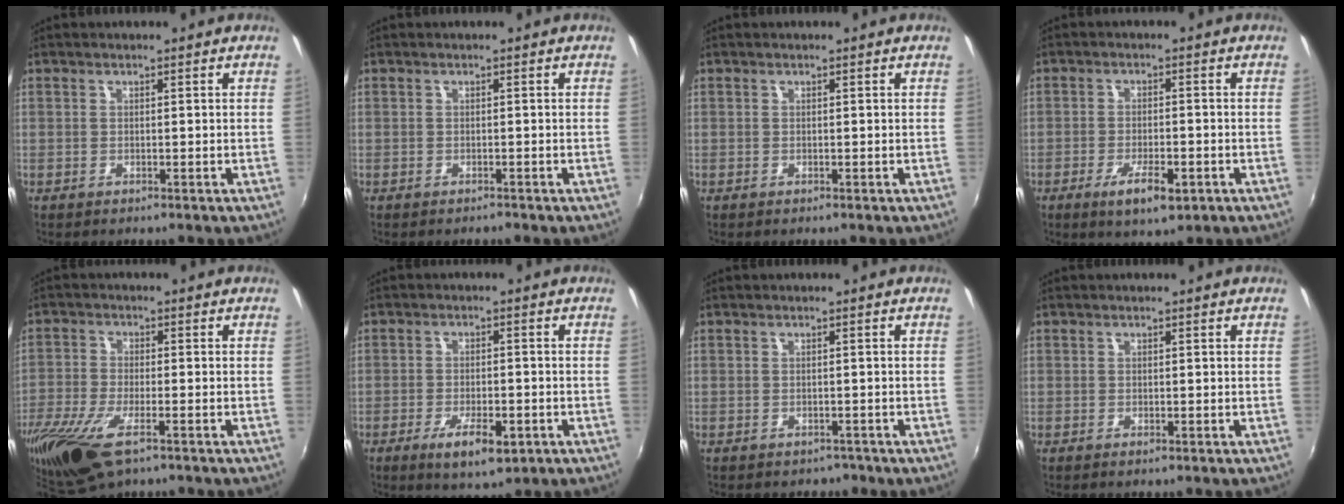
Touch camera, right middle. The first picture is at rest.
{"total": 0.6, "force": [-0.5, 0.2, 0.0], "torque": [0.001, -0.001, -0.009]}
{"total": 0.0}
{"total": 6.3, "force": [-3.2, 2.0, 5.1], "torque": [-0.110, -0.014, -0.051]}
{"total": 12.9, "force": [-7.1, 4.7, 9.7], "torque": [-0.219, -0.048, -0.131]}
{"total": 7.4, "force": [-3.7, 2.6, 5.9], "torque": [-0.120, -0.015, -0.056]}
{"total": 1.8, "force": [-1.3, 1.3, 0.1], "torque": [-0.005, -0.003, -0.014]}
{"total": 0.0}